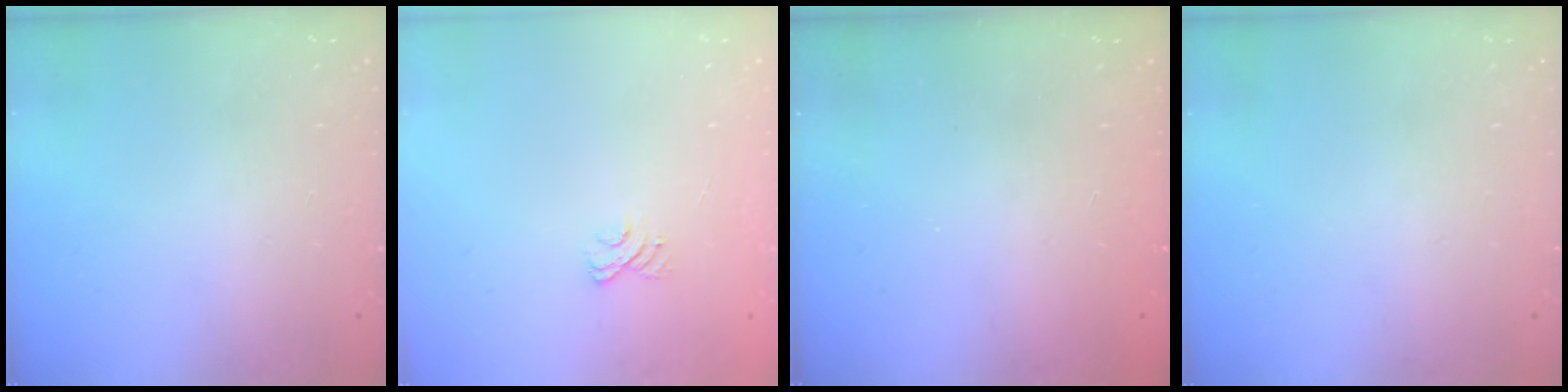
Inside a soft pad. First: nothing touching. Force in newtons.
{"total": 3.5, "press": 3.3, "slide": 1.2}
{"total": 2.3, "press": 2.2, "slide": 0.7}
{"total": 0.0}